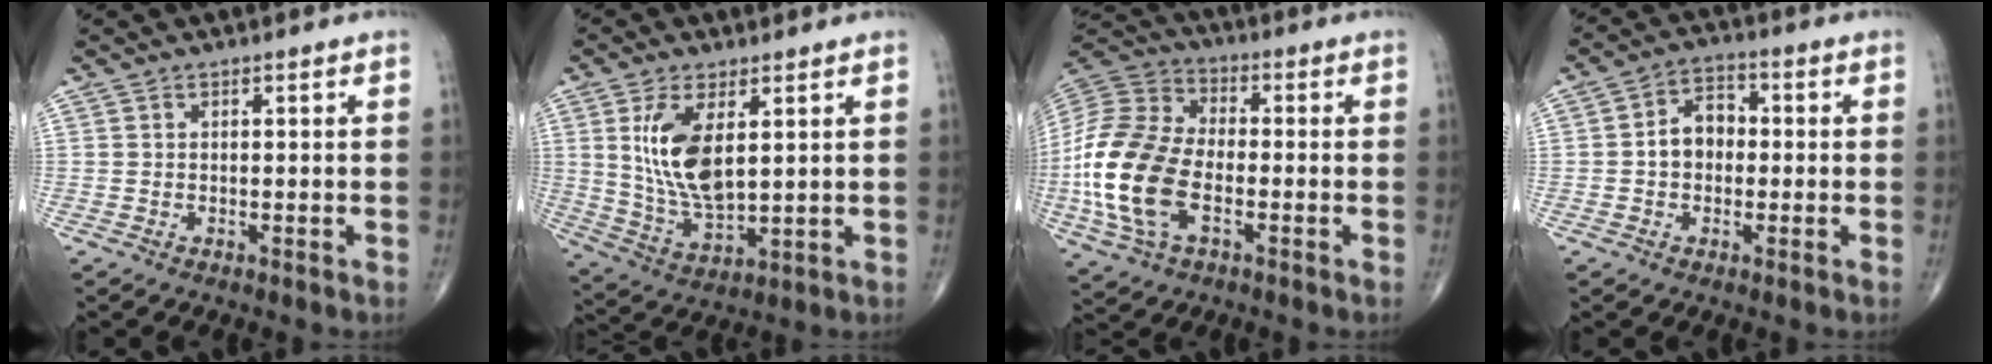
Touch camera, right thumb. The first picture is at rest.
{"total": 11.8, "force": [3.1, 5.4, 10.0], "torque": [-0.193, -0.022, 0.074]}
{"total": 19.1, "force": [-4.2, 11.0, 15.0], "torque": [-0.322, 0.015, -0.083]}
{"total": 6.4, "force": [-0.3, 4.8, 4.2], "torque": [-0.049, 0.023, -0.016]}